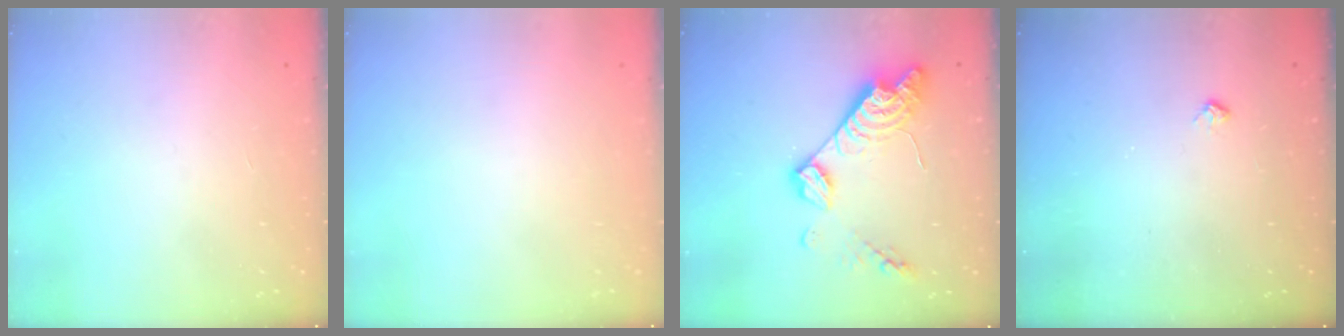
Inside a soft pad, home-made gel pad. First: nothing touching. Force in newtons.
{"total": 0.0}
{"total": 14.9, "press": 14.8, "slide": 1.1}
{"total": 6.2, "press": 6.1, "slide": 0.7}